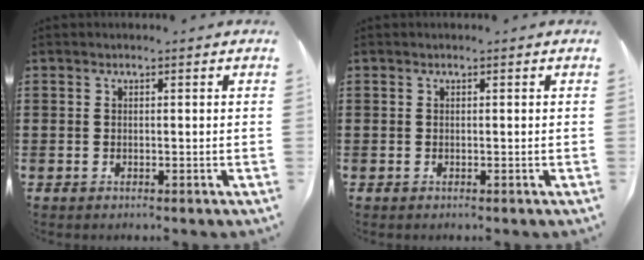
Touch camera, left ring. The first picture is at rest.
{"total": 0.0}